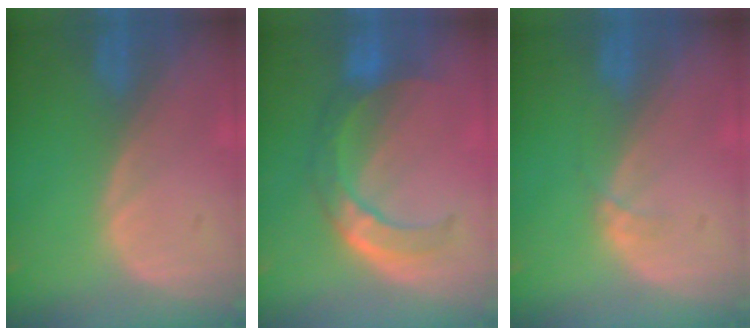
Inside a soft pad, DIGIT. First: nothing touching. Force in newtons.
{"total": 6.8, "press": 6.6, "slide": 1.5}
{"total": 0.9, "press": 0.9, "slide": 0.1}